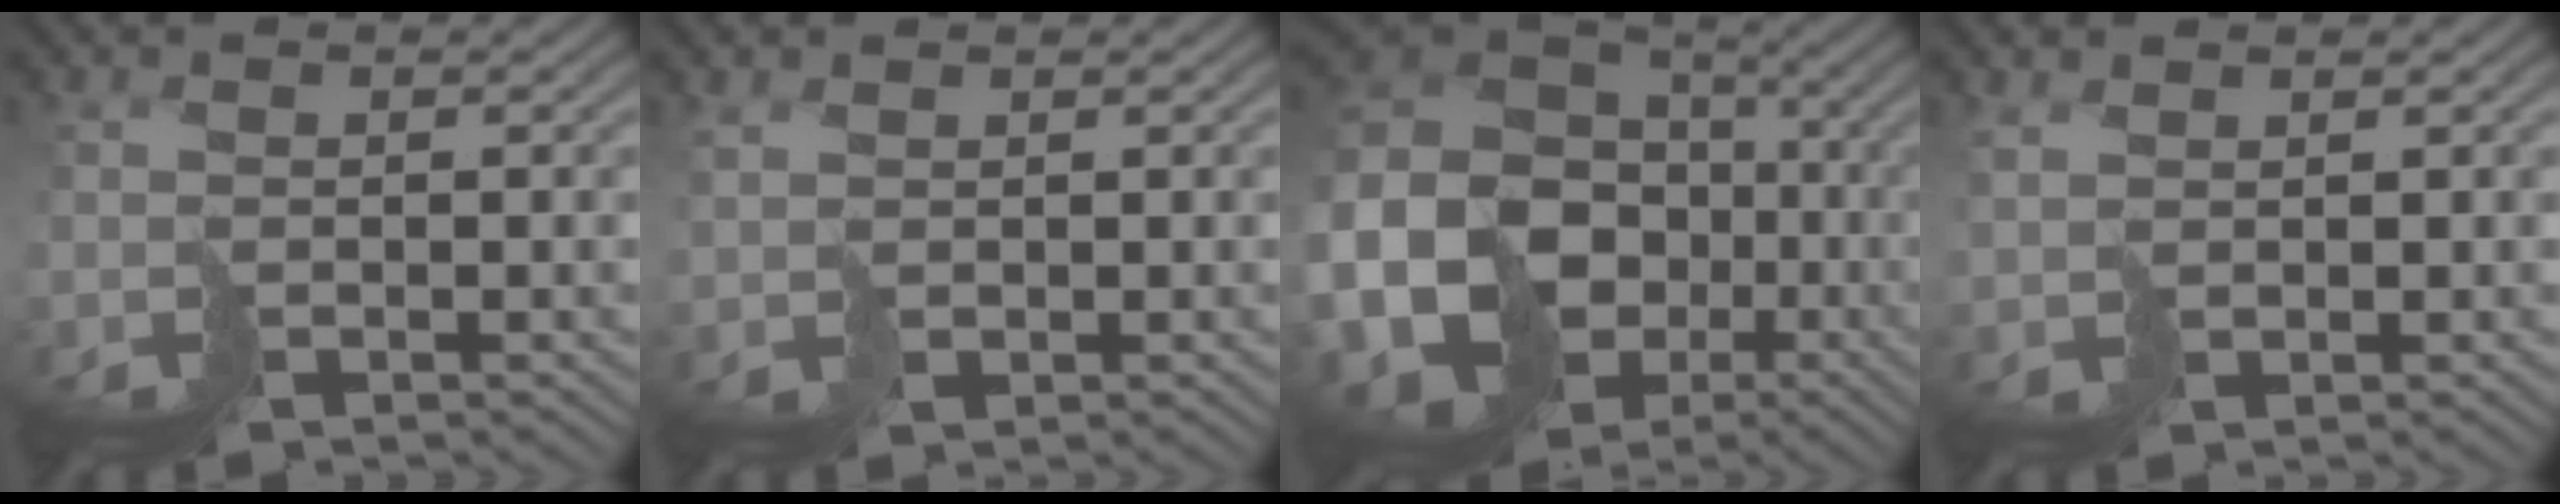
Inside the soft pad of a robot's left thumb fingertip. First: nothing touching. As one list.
[{"total": 1.5, "force": [1.4, 0.5, -0.1], "torque": [-0.003, 0.000, 0.034]}, {"total": 22.1, "force": [-7.4, 18.2, 10.1], "torque": [-0.263, -0.050, -0.133]}, {"total": 1.9, "force": [1.8, 0.3, -0.2], "torque": [-0.002, 0.003, 0.044]}]